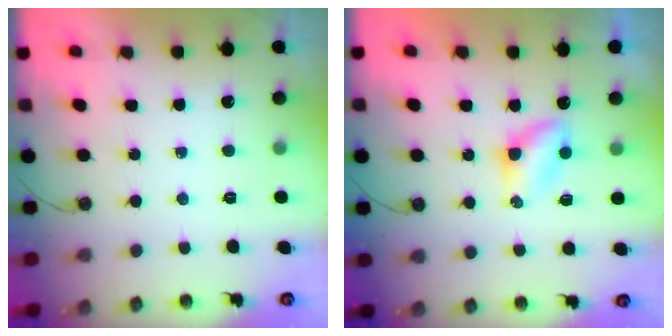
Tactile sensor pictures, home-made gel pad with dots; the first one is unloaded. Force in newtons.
{"total": 4.2, "press": 4.2, "slide": 0.4}